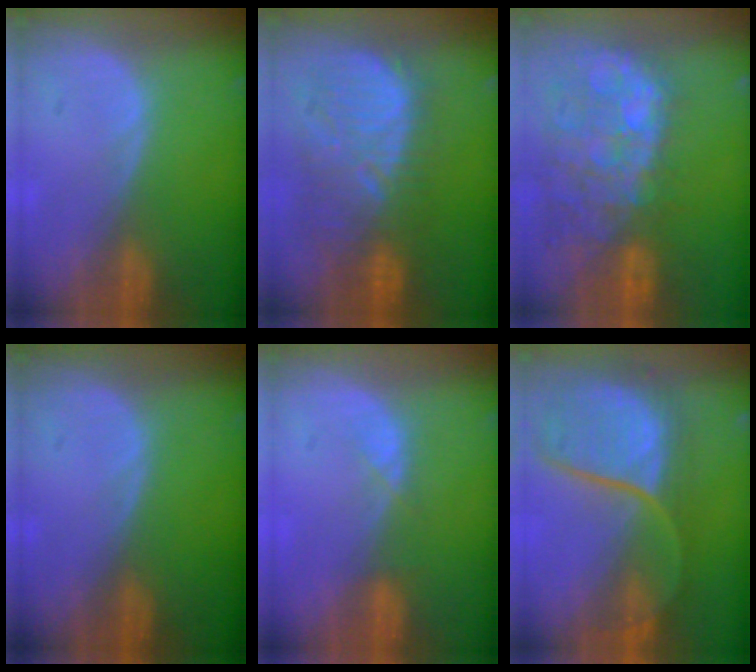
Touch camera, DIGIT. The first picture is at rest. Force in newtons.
{"total": 11.7, "press": 11.1, "slide": 3.8}
{"total": 14.1, "press": 11.6, "slide": 8.0}
{"total": 0.0}
{"total": 1.9, "press": 1.7, "slide": 0.9}
{"total": 10.7, "press": 9.7, "slide": 4.4}